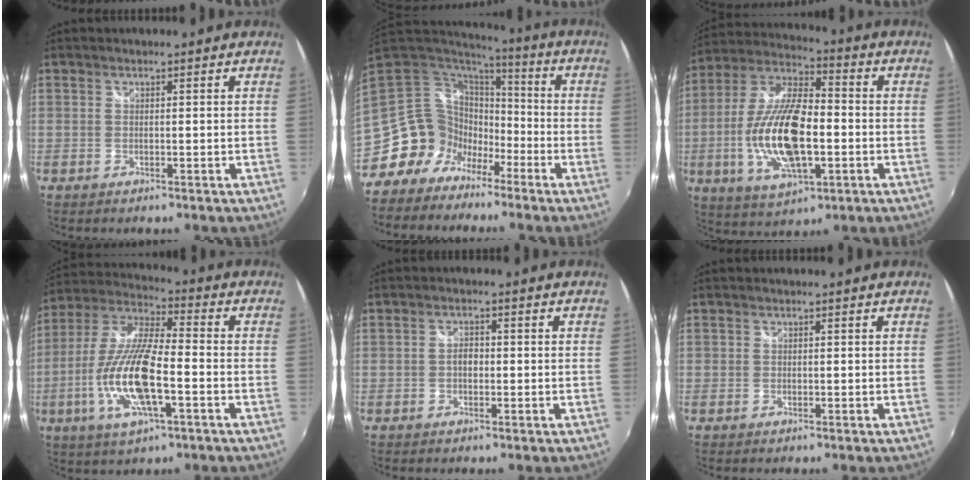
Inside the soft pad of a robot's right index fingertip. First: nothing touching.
{"total": 13.8, "force": [-7.9, 10.7, 3.6], "torque": [-0.091, 0.022, -0.140]}
{"total": 18.6, "force": [-3.6, 7.7, 16.6], "torque": [-0.340, -0.007, -0.063]}
{"total": 16.9, "force": [-4.9, 4.8, 15.5], "torque": [-0.319, -0.013, -0.097]}
{"total": 2.0, "force": [-0.3, 1.4, 1.4], "torque": [-0.025, 0.006, -0.007]}
{"total": 0.6, "force": [-0.1, 0.6, 0.0], "torque": [0.001, -0.001, -0.003]}